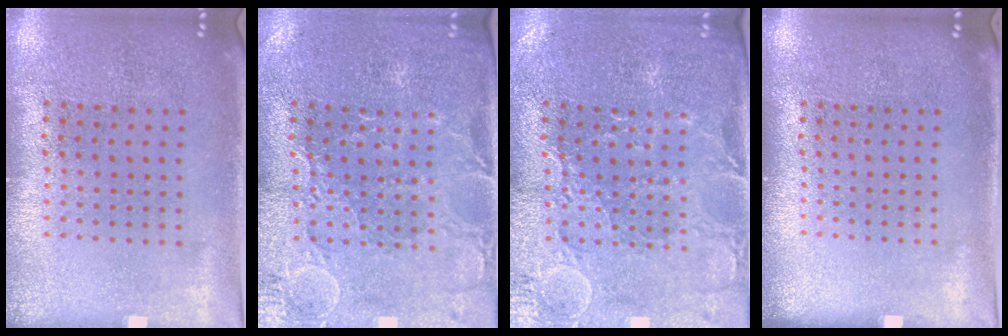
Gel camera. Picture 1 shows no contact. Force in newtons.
{"total": 1.1, "press": 1.0, "slide": 0.4}
{"total": 1.3, "press": 1.3, "slide": 0.4}
{"total": 0.0}